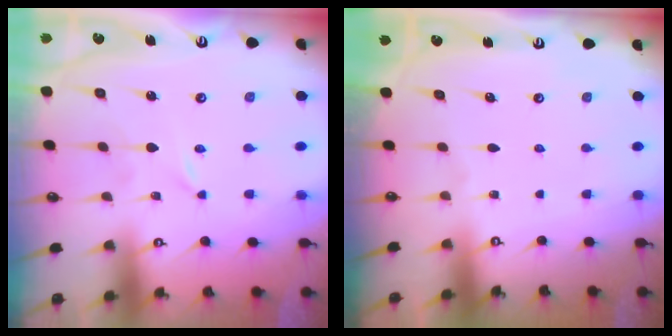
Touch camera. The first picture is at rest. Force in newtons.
{"total": 0.0}